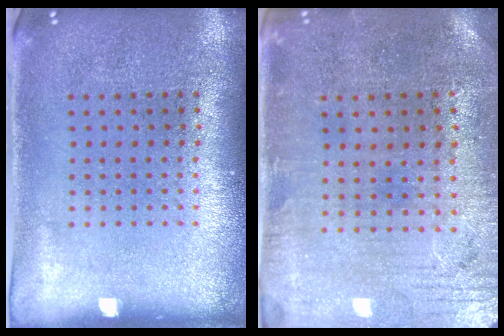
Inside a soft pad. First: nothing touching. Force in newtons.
{"total": 0.6, "press": 0.4, "slide": 0.5}